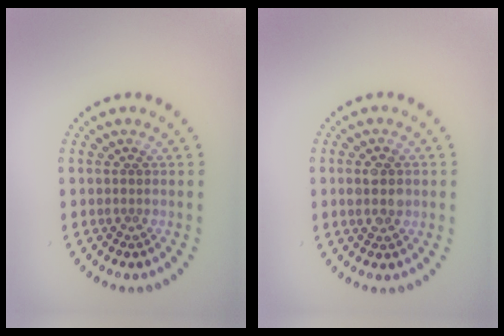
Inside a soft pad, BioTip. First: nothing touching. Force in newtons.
{"total": 2.1, "press": 2.1, "slide": 0.2}